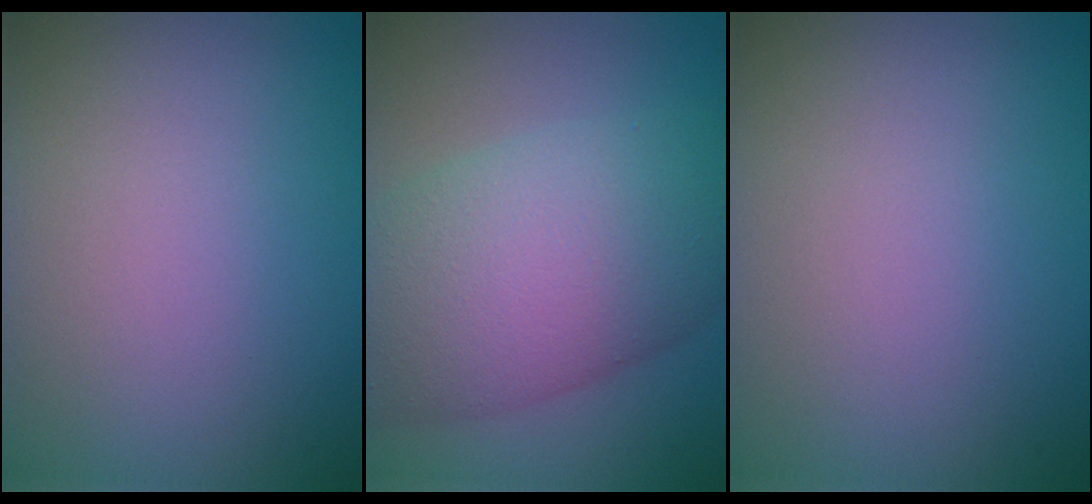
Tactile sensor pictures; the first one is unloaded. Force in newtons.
{"total": 10.3, "press": 10.3, "slide": 0.2}
{"total": 0.0}